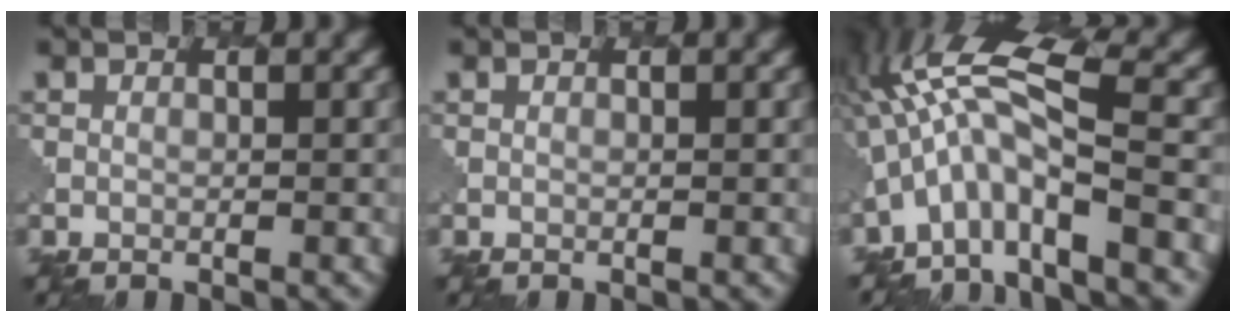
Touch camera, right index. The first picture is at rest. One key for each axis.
{"total": 0.0}
{"total": 10.9, "fx": -1.5, "fy": 2.9, "fz": 10.4, "tx": -0.194, "ty": 0.022, "tz": -0.025}